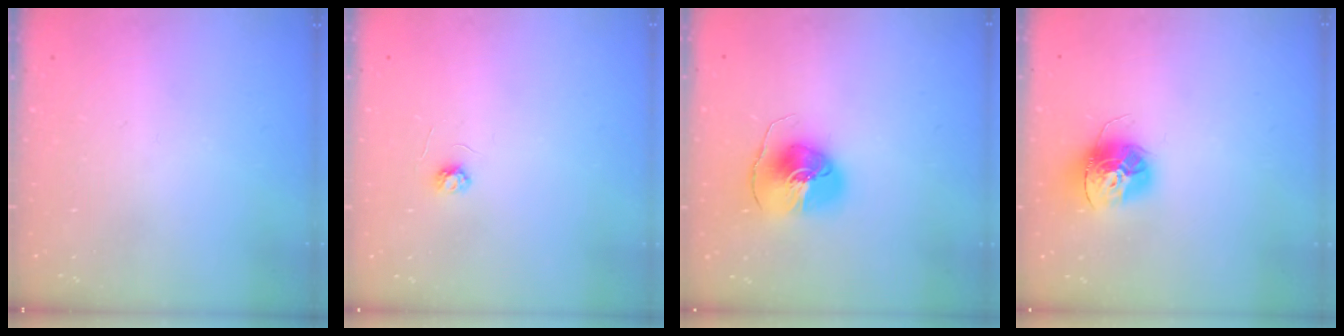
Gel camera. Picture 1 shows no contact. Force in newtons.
{"total": 3.1, "press": 3.1, "slide": 0.4}
{"total": 9.9, "press": 9.9, "slide": 1.3}
{"total": 13.7, "press": 13.7, "slide": 1.2}